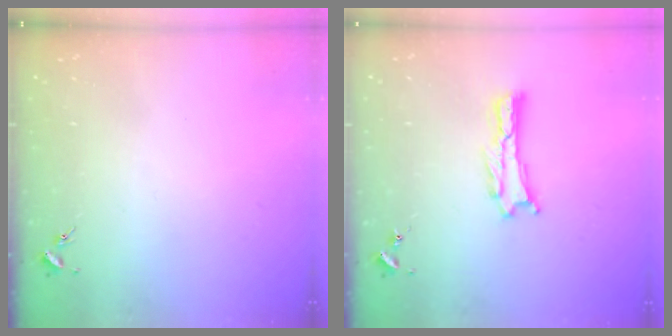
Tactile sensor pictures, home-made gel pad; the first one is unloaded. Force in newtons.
{"total": 0.7, "press": 0.7, "slide": 0.2}